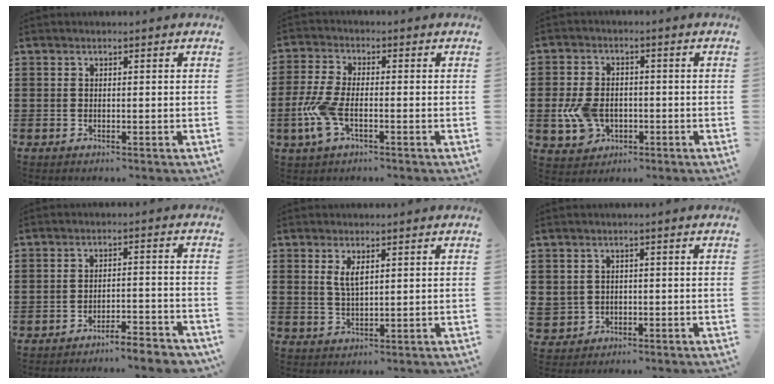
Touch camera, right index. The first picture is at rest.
{"total": 6.4, "force": [-2.0, 2.7, 5.4], "torque": [-0.140, -0.015, -0.042]}
{"total": 6.6, "force": [-1.2, 4.8, 4.4], "torque": [-0.109, 0.003, -0.024]}
{"total": 3.9, "force": [-3.7, -0.1, 1.0], "torque": [-0.019, -0.003, -0.077]}
{"total": 3.0, "force": [1.3, 1.0, 2.5], "torque": [-0.052, 0.003, 0.022]}
{"total": 2.0, "force": [0.3, 2.0, 0.1], "torque": [-0.012, 0.009, 0.002]}